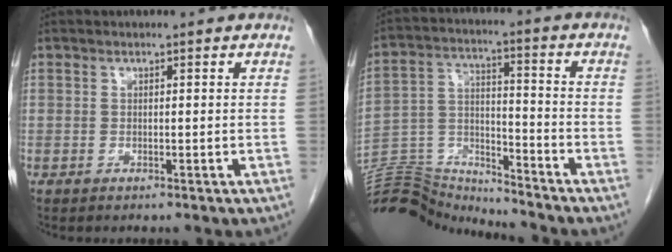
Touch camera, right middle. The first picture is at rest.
{"total": 14.8, "force": [-14.8, 0.5, 0.9], "torque": [-0.026, 0.038, -0.264]}